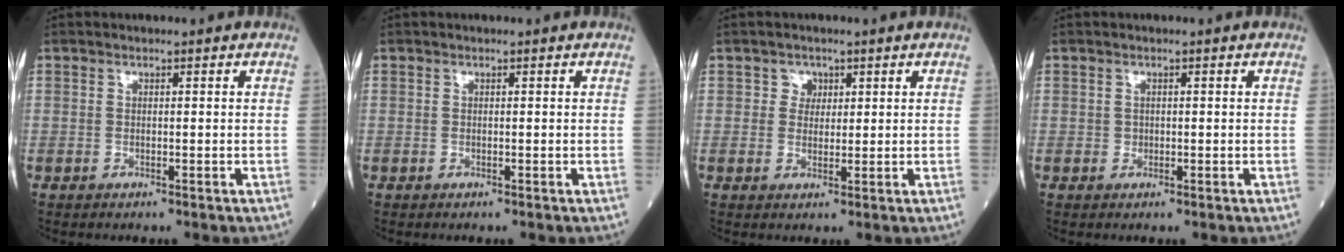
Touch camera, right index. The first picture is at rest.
{"total": 0.0}
{"total": 2.0, "force": [0.9, 1.7, 0.4], "torque": [0.000, 0.000, 0.010]}
{"total": 0.5, "force": [0.0, 0.5, 0.1], "torque": [0.001, 0.003, -0.002]}